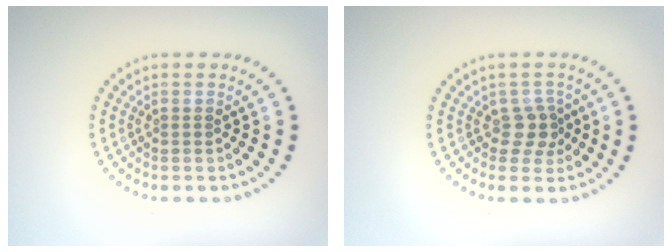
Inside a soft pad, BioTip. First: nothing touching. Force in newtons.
{"total": 2.0, "press": 1.6, "slide": 1.2}